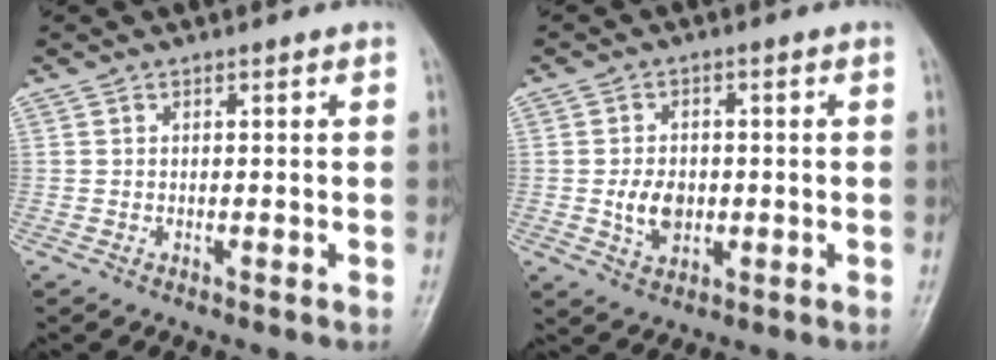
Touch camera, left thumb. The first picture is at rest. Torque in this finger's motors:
{"motor_torque": [-0.01, 0.03, 0.45, 0.18, 0.01]}